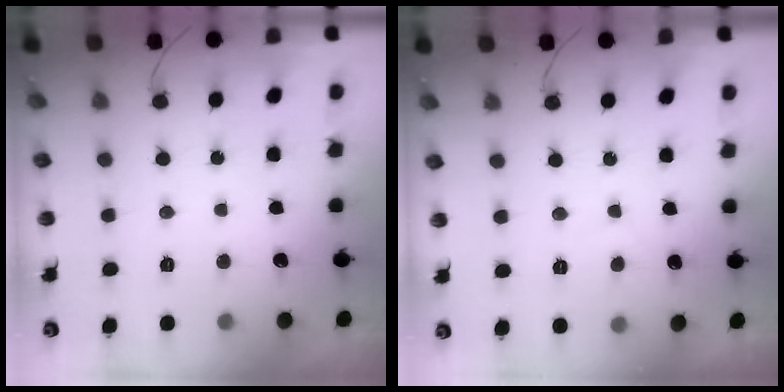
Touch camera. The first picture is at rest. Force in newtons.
{"total": 2.9, "press": 2.9, "slide": 0.3}